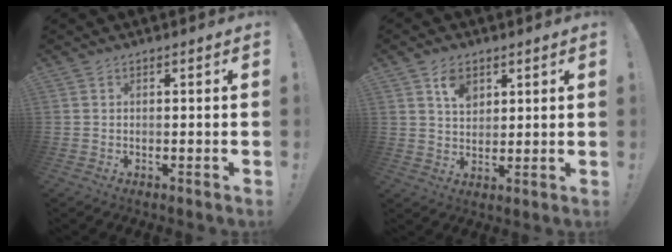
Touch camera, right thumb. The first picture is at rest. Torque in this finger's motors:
{"motor_torque": [-0.20, 0.22, 0.00, 0.24, 0.03]}